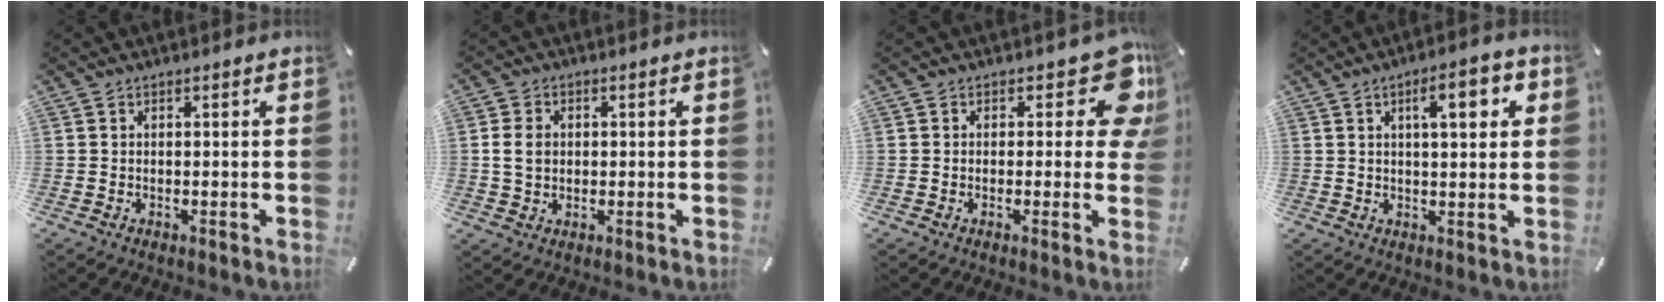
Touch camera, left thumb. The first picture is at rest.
{"total": 4.8, "force": [0.3, 3.8, 2.8], "torque": [-0.070, 0.005, 0.001]}
{"total": 10.9, "force": [4.4, 5.3, 8.4], "torque": [-0.087, -0.029, 0.075]}
{"total": 7.8, "force": [3.0, 2.6, 6.7], "torque": [-0.098, -0.006, 0.042]}